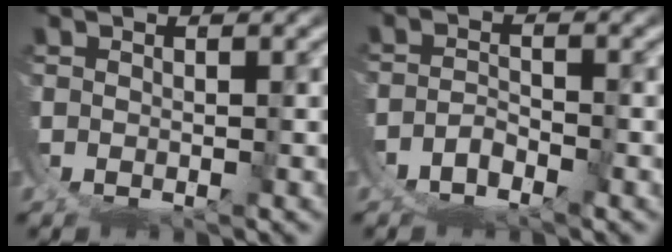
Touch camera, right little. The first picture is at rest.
{"total": 3.9, "force": [-2.9, 2.3, 1.2], "torque": [-0.023, -0.004, -0.056]}